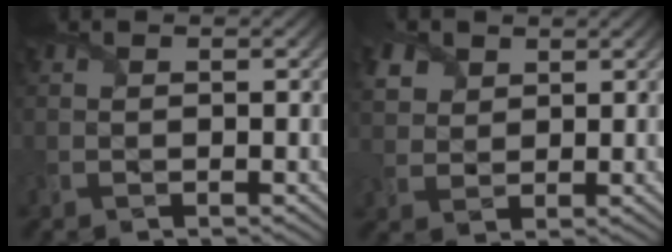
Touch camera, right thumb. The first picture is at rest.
{"total": 3.8, "force": [2.3, 2.7, 1.5], "torque": [-0.059, 0.006, 0.042]}